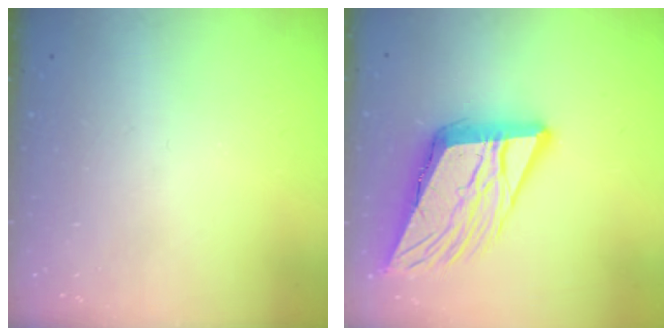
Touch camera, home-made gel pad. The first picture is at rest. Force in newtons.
{"total": 16.4, "press": 16.2, "slide": 2.8}